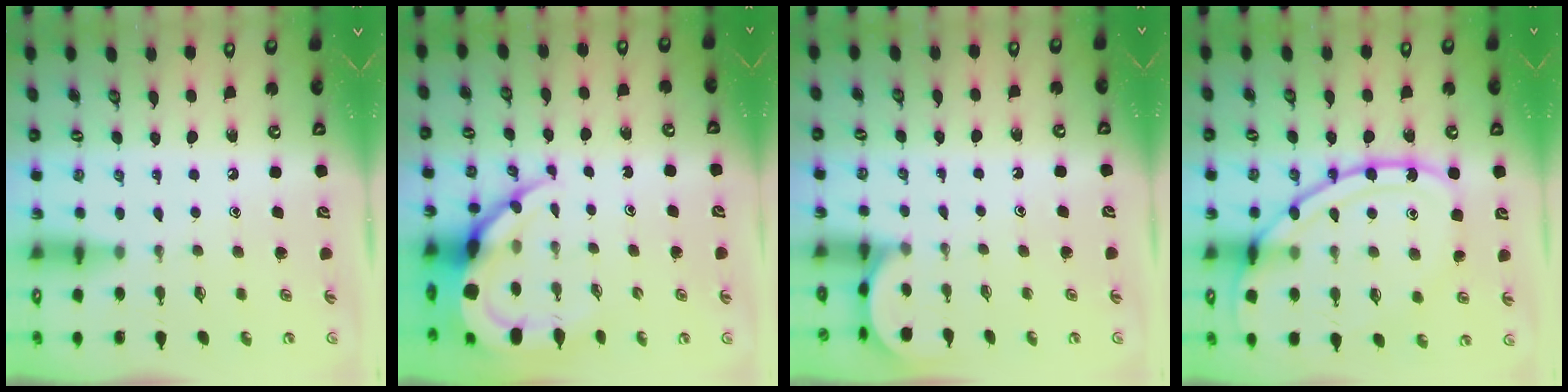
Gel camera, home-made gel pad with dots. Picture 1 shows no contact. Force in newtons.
{"total": 11.4, "press": 11.3, "slide": 1.2}
{"total": 2.0, "press": 2.0, "slide": 0.2}
{"total": 16.3, "press": 16.2, "slide": 1.0}